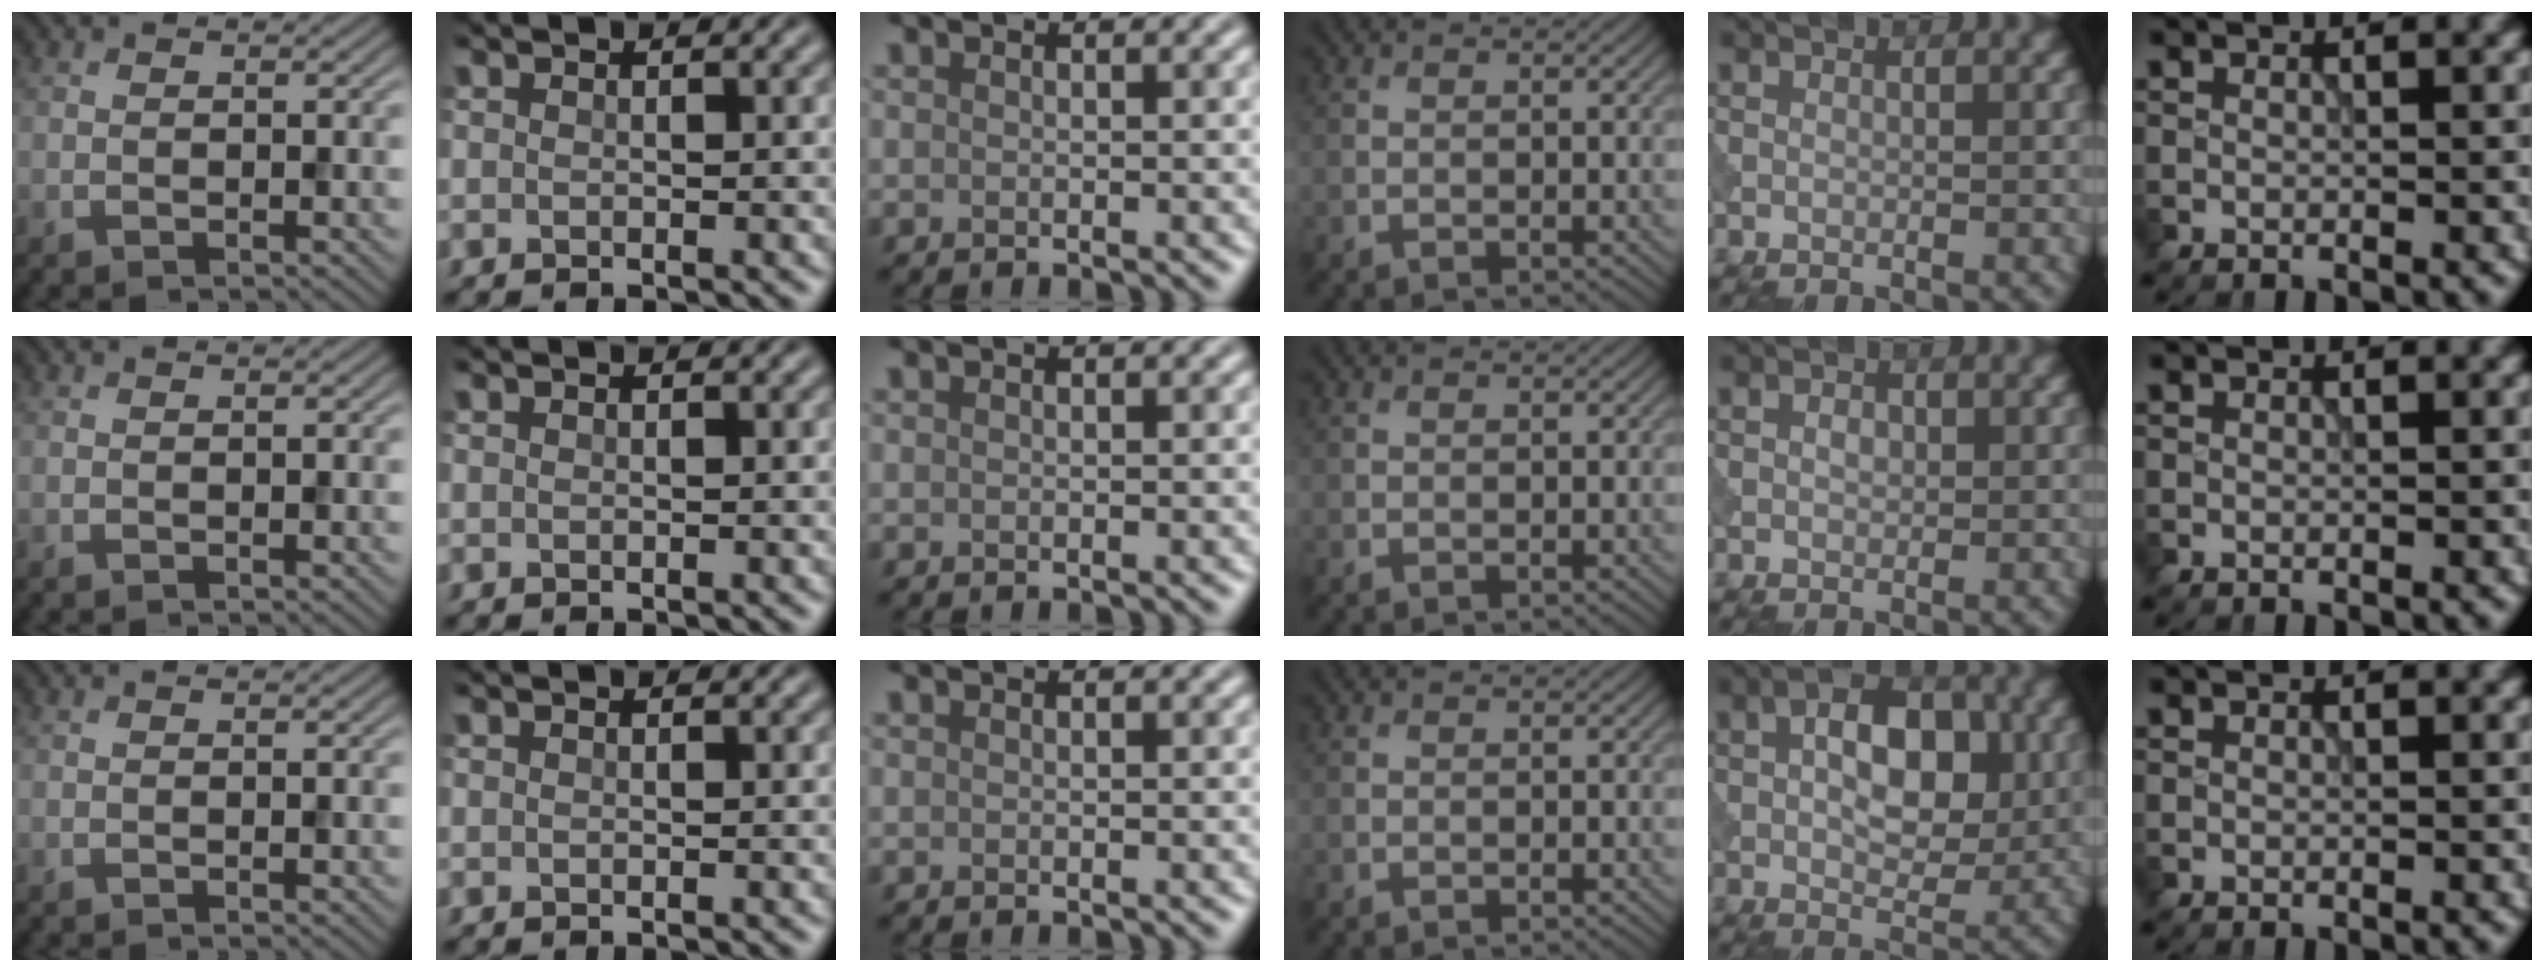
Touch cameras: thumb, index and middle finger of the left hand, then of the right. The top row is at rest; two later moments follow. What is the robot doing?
{"motion": "press", "object": "tv remote"}